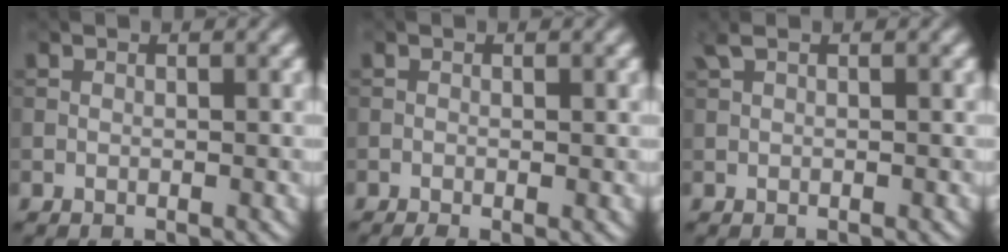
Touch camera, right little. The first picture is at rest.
{"total": 1.1, "force": [-0.5, 0.3, 0.9], "torque": [-0.017, -0.005, -0.010]}
{"total": 1.0, "force": [0.6, 0.3, 0.8], "torque": [-0.019, 0.007, 0.010]}